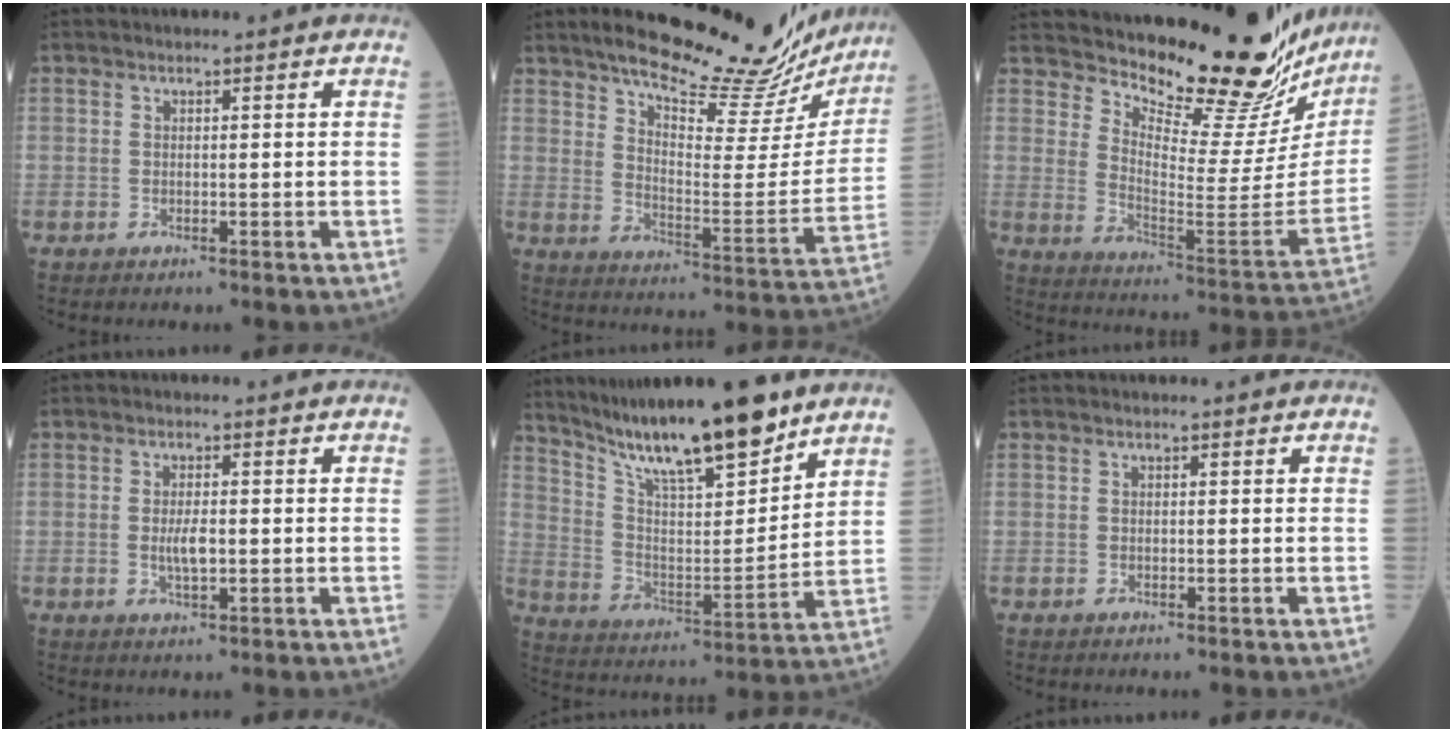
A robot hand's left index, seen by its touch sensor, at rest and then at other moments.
{"total": 22.4, "force": [20.0, 4.9, 9.0], "torque": [-0.126, -0.042, 0.261]}
{"total": 22.7, "force": [20.9, 3.8, 7.8], "torque": [-0.120, -0.105, 0.273]}
{"total": 3.0, "force": [-0.3, 0.9, 2.8], "torque": [-0.059, -0.002, -0.004]}
{"total": 17.5, "force": [14.2, 2.1, 10.0], "torque": [-0.170, -0.007, 0.254]}
{"total": 0.0}